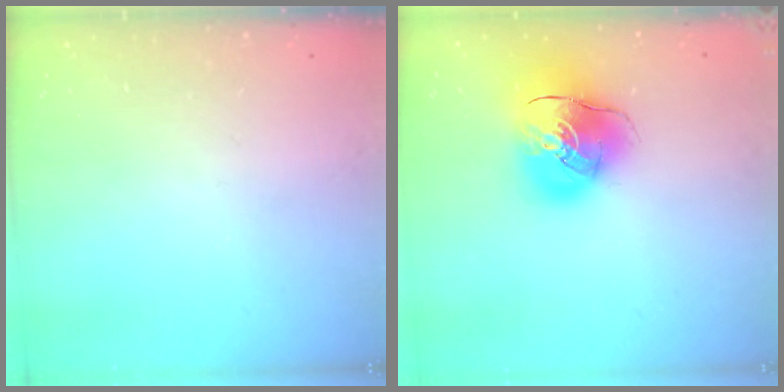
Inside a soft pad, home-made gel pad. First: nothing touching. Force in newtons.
{"total": 15.9, "press": 15.6, "slide": 2.7}